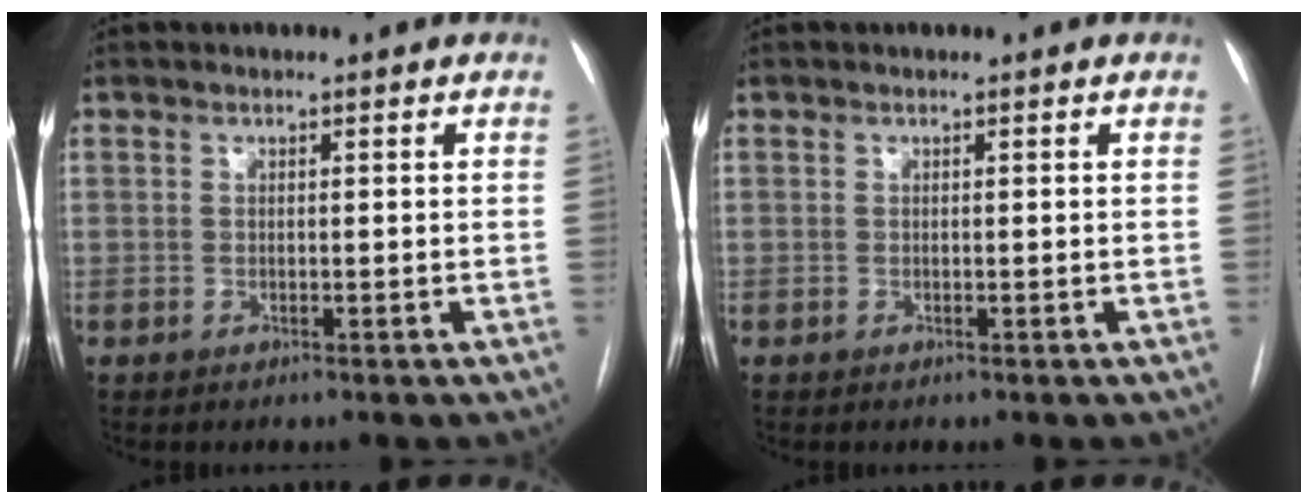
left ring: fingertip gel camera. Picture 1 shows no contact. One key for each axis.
{"total": 0.0}